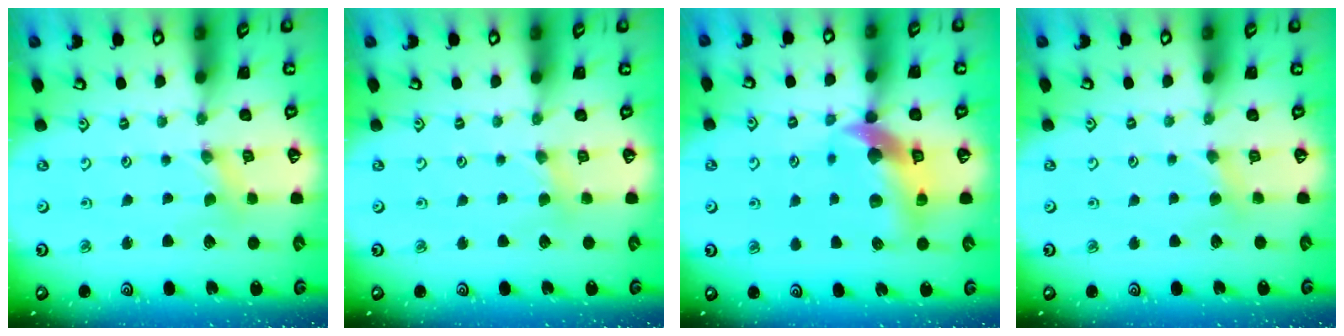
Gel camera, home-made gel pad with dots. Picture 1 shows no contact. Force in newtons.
{"total": 1.9, "press": 1.8, "slide": 0.4}
{"total": 13.3, "press": 13.1, "slide": 2.1}
{"total": 2.5, "press": 2.5, "slide": 0.4}